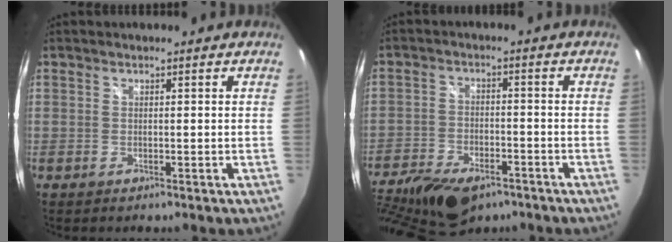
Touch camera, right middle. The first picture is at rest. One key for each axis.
{"total": 18.4, "fx": -12.0, "fy": 9.3, "fz": 10.4, "tx": -0.239, "ty": -0.047, "tz": -0.195}